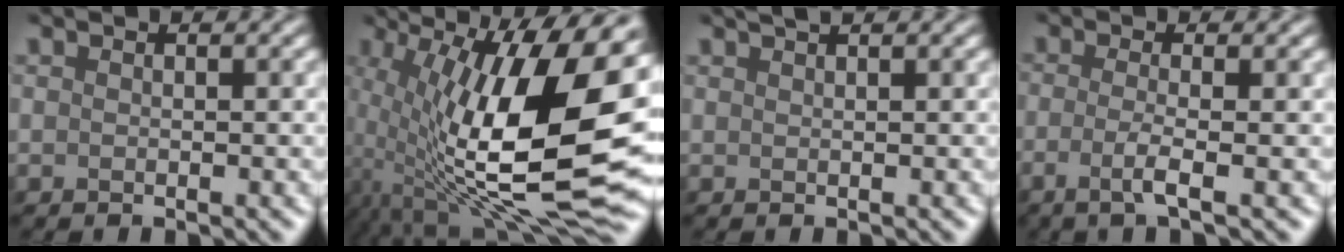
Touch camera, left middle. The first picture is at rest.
{"total": 16.6, "force": [0.5, 6.4, 15.4], "torque": [-0.286, -0.006, 0.004]}
{"total": 0.8, "force": [0.6, 0.0, 0.5], "torque": [-0.008, 0.003, 0.009]}
{"total": 2.6, "force": [-0.9, 0.5, 2.4], "torque": [-0.048, -0.003, -0.030]}